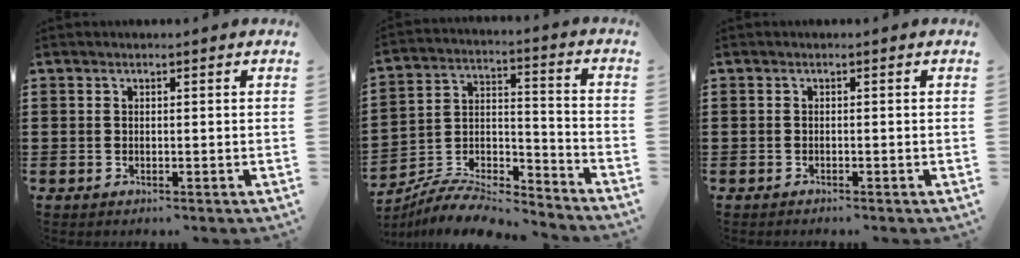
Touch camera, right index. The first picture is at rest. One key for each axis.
{"total": 7.7, "fx": -7.3, "fy": 1.1, "fz": 1.9, "tx": -0.030, "ty": 0.005, "tz": -0.143}
{"total": 0.6, "fx": -0.6, "fy": -0.1, "fz": 0.1, "tx": -0.005, "ty": -0.005, "tz": -0.011}